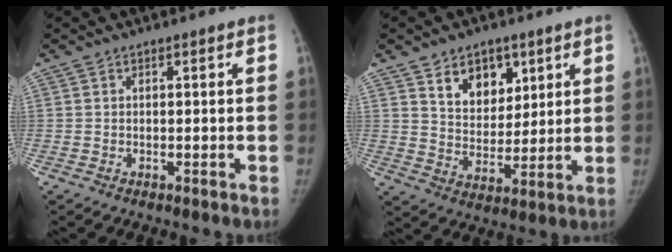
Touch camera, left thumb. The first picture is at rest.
{"total": 10.2, "force": [5.4, 6.7, 5.4], "torque": [-0.048, -0.034, 0.097]}